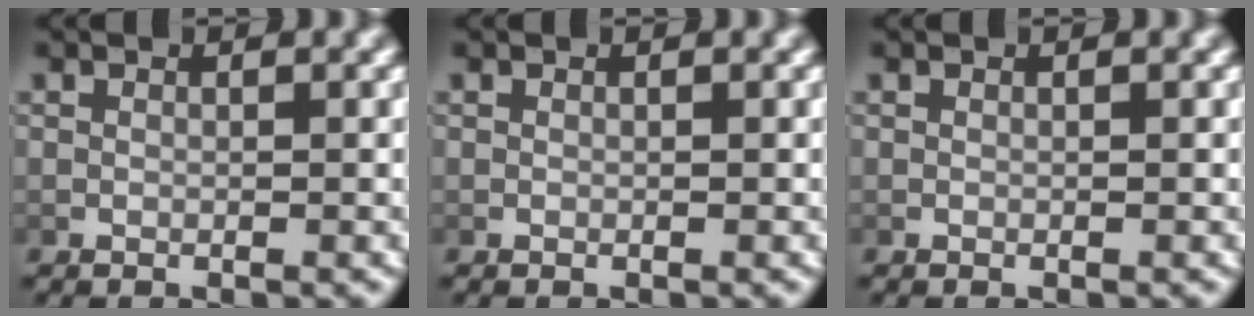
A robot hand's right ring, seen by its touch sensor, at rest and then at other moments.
{"total": 0.0}
{"total": 0.0}